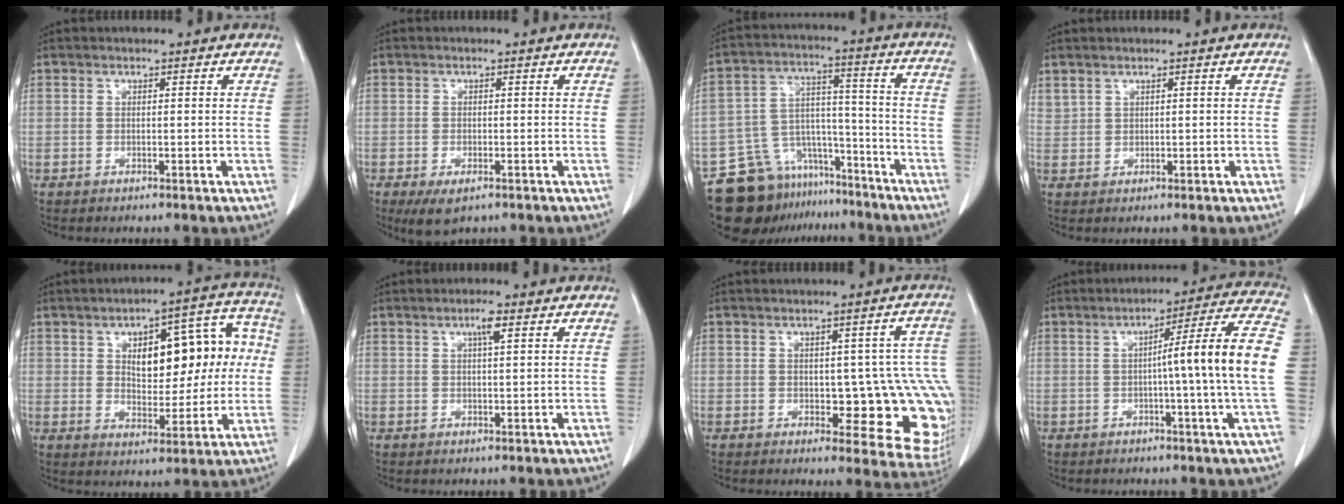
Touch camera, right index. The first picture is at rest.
{"total": 3.9, "force": [-2.2, 1.7, 2.7], "torque": [-0.051, -0.008, -0.026]}
{"total": 14.6, "force": [-11.7, 7.9, 3.6], "torque": [-0.056, 0.058, -0.187]}
{"total": 1.6, "force": [1.3, 0.9, 0.4], "torque": [-0.011, 0.010, 0.033]}
{"total": 14.6, "force": [2.3, 6.6, 12.8], "torque": [-0.164, 0.045, 0.042]}
{"total": 2.3, "force": [1.1, 0.1, 2.1], "torque": [-0.040, 0.000, 0.016]}
{"total": 13.9, "force": [-1.6, 5.2, 12.8], "torque": [-0.102, 0.016, -0.006]}
{"total": 13.4, "force": [-0.8, -2.2, 13.2], "torque": [-0.183, 0.008, -0.018]}